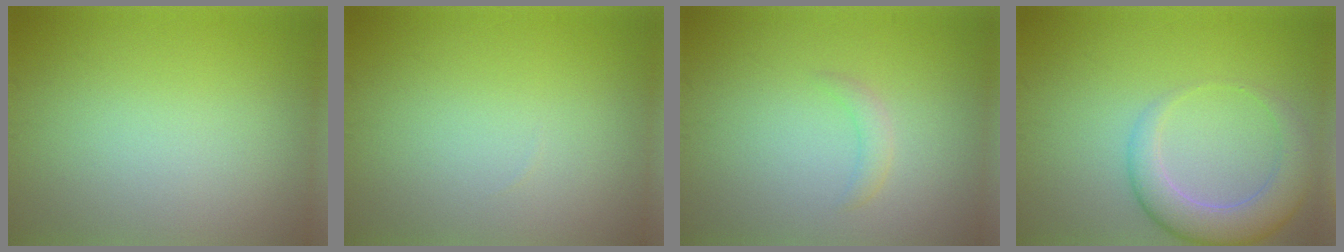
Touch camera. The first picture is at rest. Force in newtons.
{"total": 0.0}
{"total": 1.1, "press": 1.1, "slide": 0.1}
{"total": 4.9, "press": 4.9, "slide": 0.5}